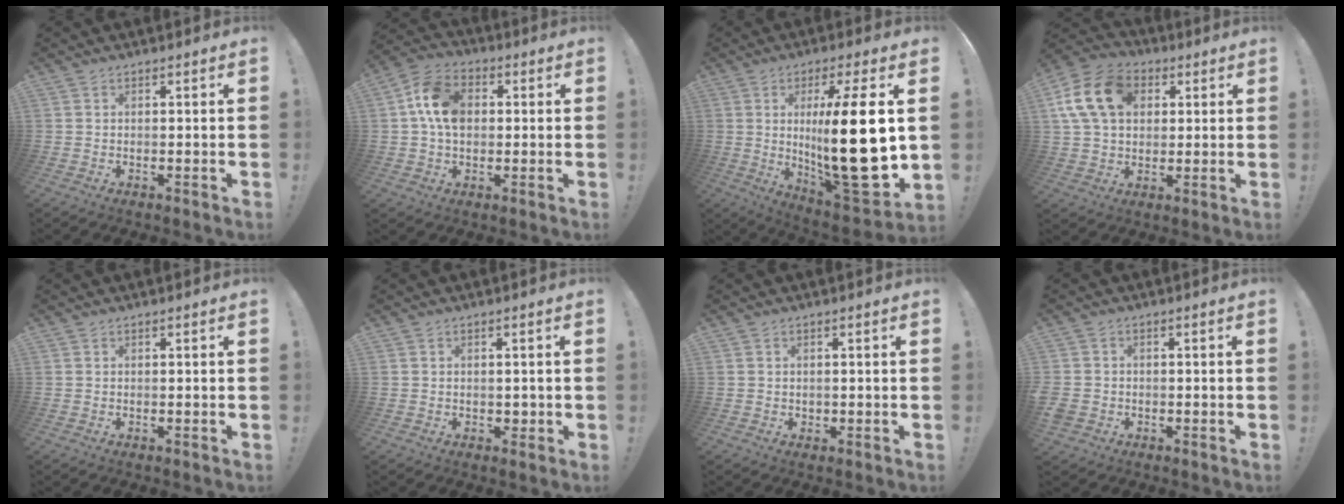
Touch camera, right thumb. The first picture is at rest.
{"total": 12.6, "force": [2.0, 9.3, 8.3], "torque": [-0.147, 0.011, 0.041]}
{"total": 23.8, "force": [2.1, 5.0, 23.1], "torque": [-0.400, -0.032, 0.028]}
{"total": 16.6, "force": [4.9, 12.4, 9.8], "torque": [-0.170, 0.000, 0.098]}
{"total": 0.0}
{"total": 1.7, "force": [0.2, 1.5, 0.6], "torque": [-0.010, 0.002, 0.005]}
{"total": 1.0, "force": [0.2, 0.9, 0.3], "torque": [-0.005, 0.003, 0.002]}
{"total": 3.1, "force": [-1.0, 2.6, 1.2], "torque": [-0.027, 0.005, -0.017]}